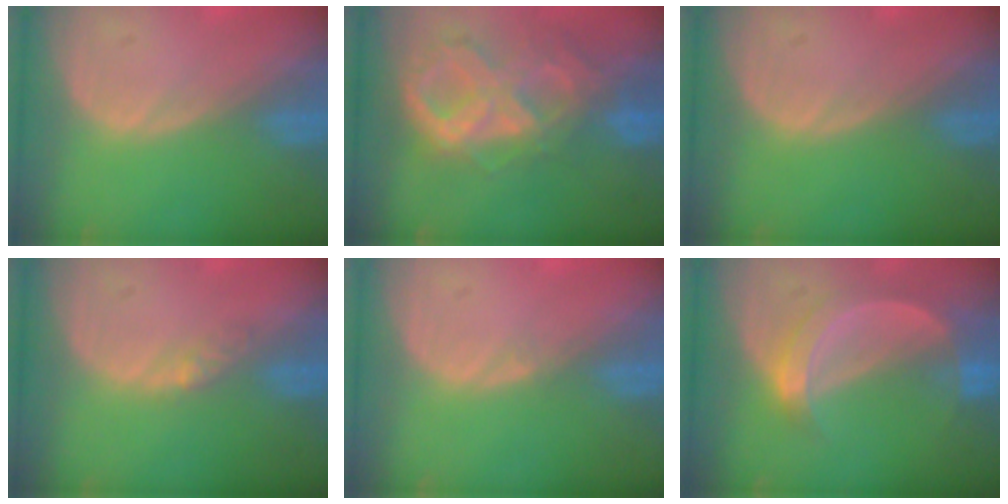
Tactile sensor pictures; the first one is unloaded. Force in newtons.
{"total": 10.5, "press": 8.8, "slide": 5.7}
{"total": 0.0}
{"total": 2.2, "press": 1.7, "slide": 1.3}
{"total": 0.6, "press": 0.4, "slide": 0.5}
{"total": 5.9, "press": 5.5, "slide": 2.1}